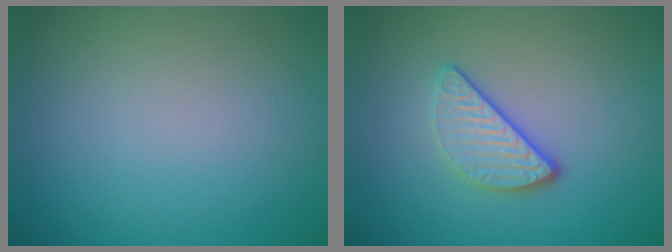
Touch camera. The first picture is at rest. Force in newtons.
{"total": 3.0, "press": 2.5, "slide": 1.7}